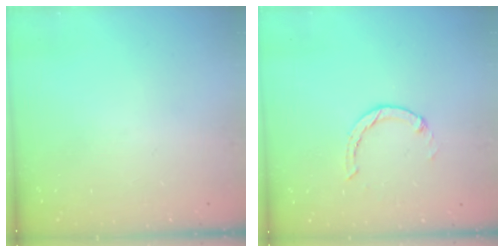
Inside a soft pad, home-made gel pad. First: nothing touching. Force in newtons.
{"total": 1.0, "press": 0.9, "slide": 0.3}